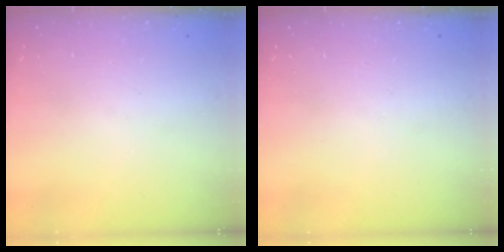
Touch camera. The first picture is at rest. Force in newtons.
{"total": 0.0}